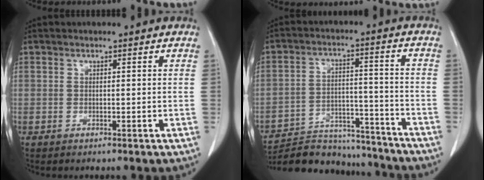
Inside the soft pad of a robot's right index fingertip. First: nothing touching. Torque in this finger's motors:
{"motor_torque": [-0.43, -0.60, 0.19, 0.01]}